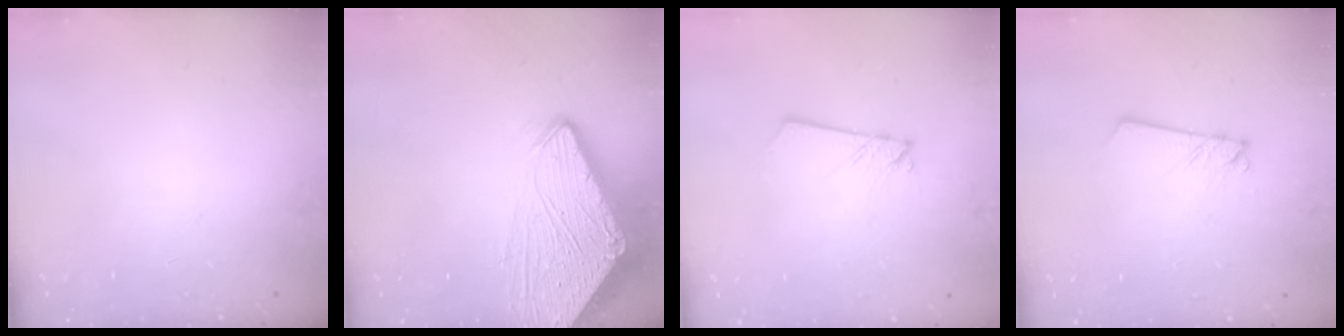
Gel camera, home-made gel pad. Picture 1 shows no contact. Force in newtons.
{"total": 8.0, "press": 8.0, "slide": 0.7}
{"total": 2.5, "press": 2.5, "slide": 0.1}
{"total": 2.4, "press": 2.4, "slide": 0.2}